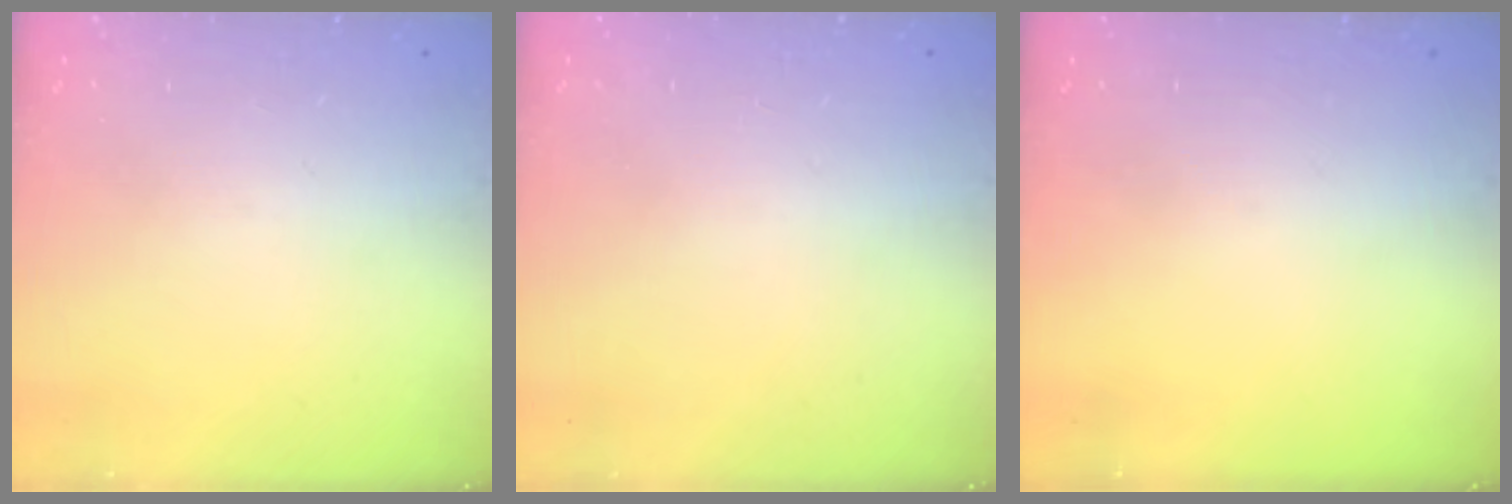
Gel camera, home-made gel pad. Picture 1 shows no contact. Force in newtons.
{"total": 2.6, "press": 2.6, "slide": 0.2}
{"total": 0.0}